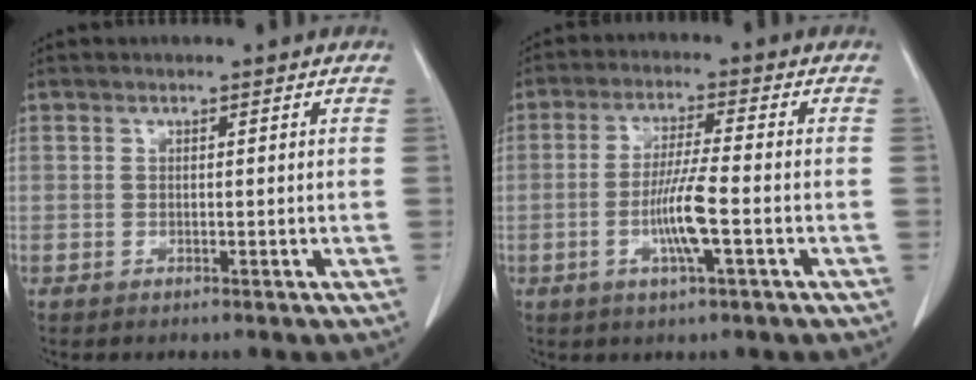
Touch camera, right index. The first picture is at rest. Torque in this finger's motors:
{"motor_torque": [1.47, -0.59, 0.66, 0.20]}